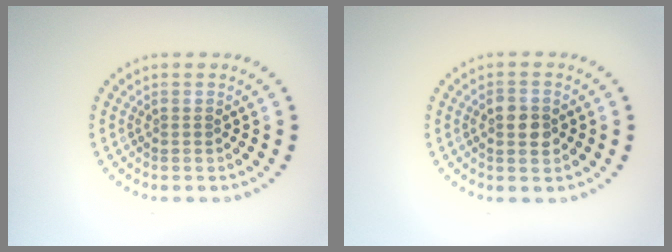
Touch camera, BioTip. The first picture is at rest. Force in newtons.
{"total": 2.6, "press": 2.6, "slide": 0.1}